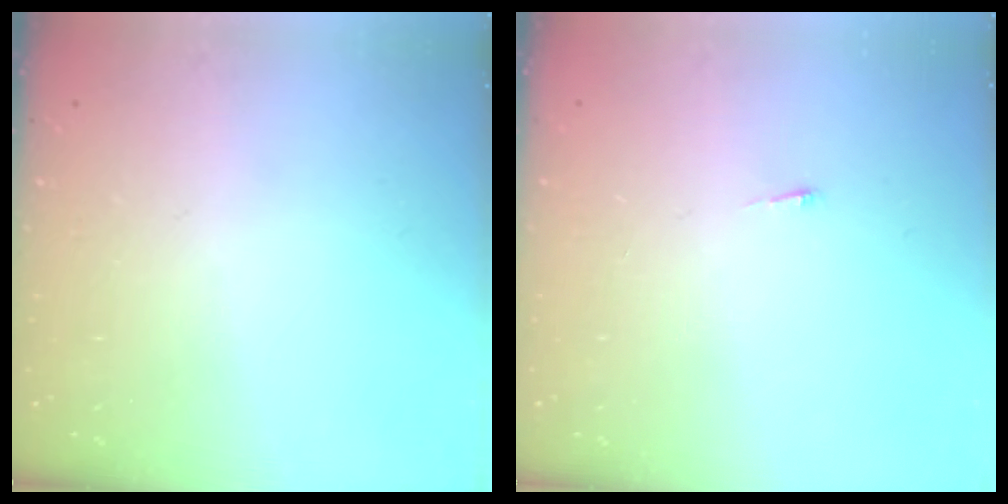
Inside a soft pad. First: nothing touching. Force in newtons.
{"total": 2.6, "press": 2.5, "slide": 0.3}